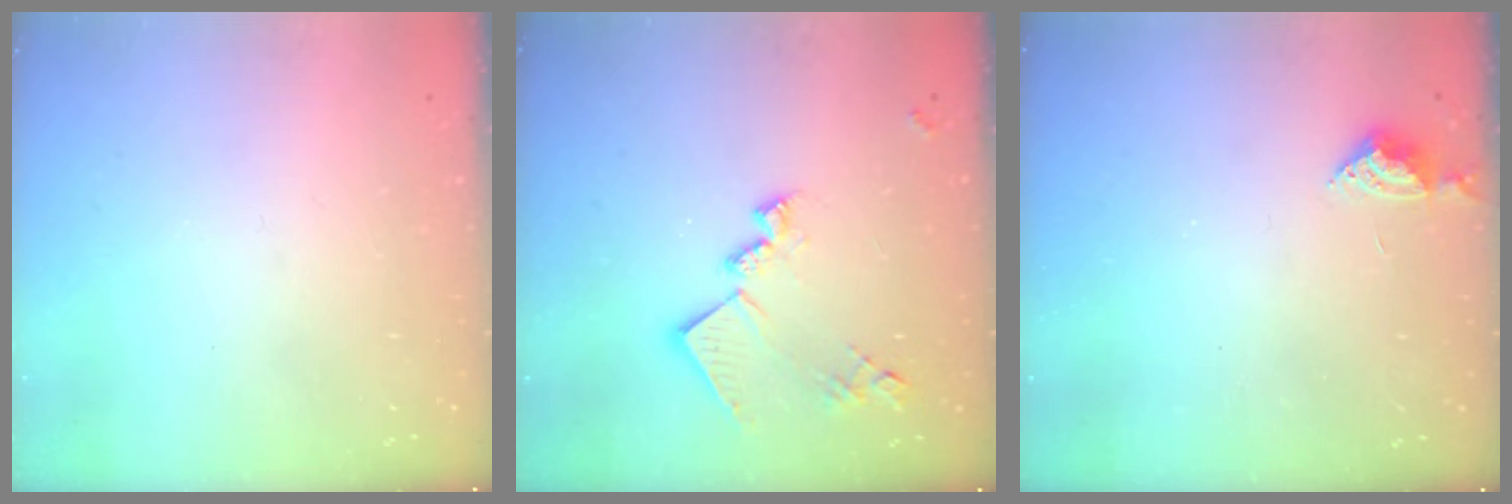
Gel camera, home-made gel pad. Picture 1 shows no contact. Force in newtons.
{"total": 14.8, "press": 14.8, "slide": 0.5}
{"total": 4.0, "press": 4.0, "slide": 0.7}